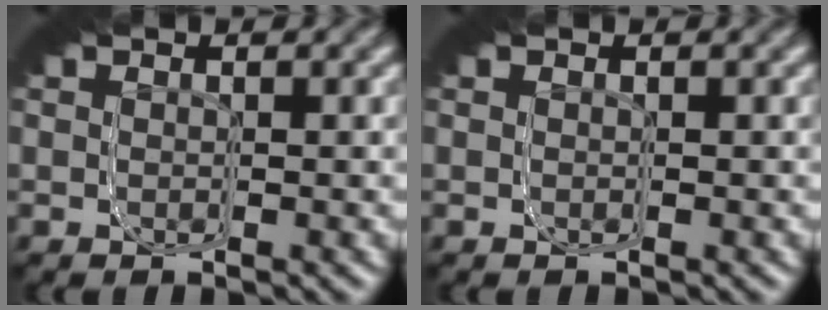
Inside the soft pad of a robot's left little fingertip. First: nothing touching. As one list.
[{"total": 0.0}]